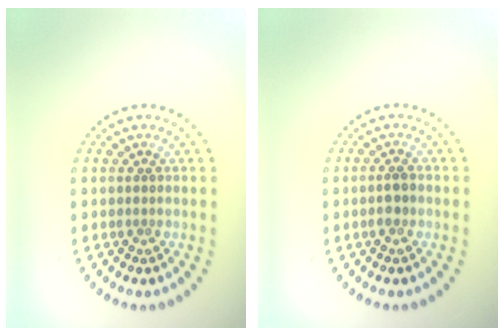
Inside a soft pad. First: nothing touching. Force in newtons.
{"total": 1.3, "press": 1.3, "slide": 0.4}